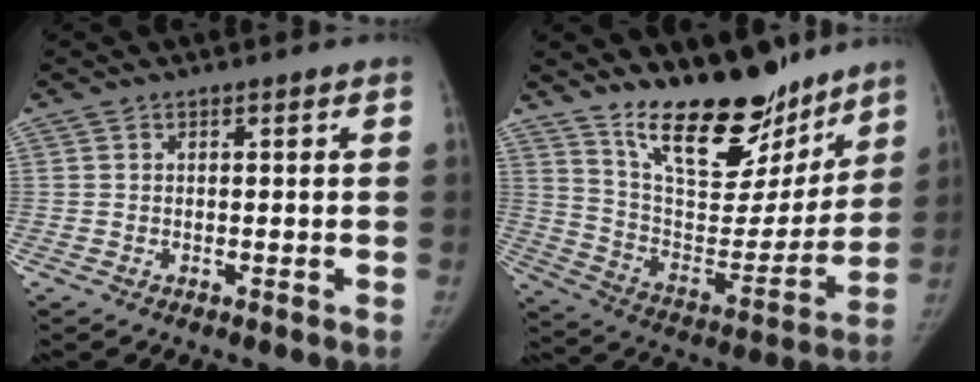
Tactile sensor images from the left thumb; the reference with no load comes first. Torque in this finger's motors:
{"motor_torque": [0.32, 0.20, 1.38, -1.39, 0.09]}